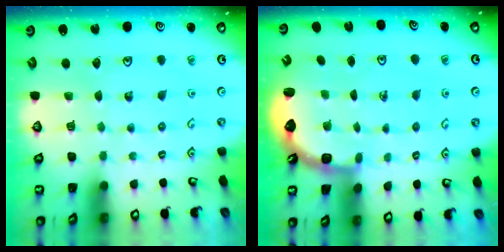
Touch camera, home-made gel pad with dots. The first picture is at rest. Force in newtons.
{"total": 2.6, "press": 2.2, "slide": 1.4}